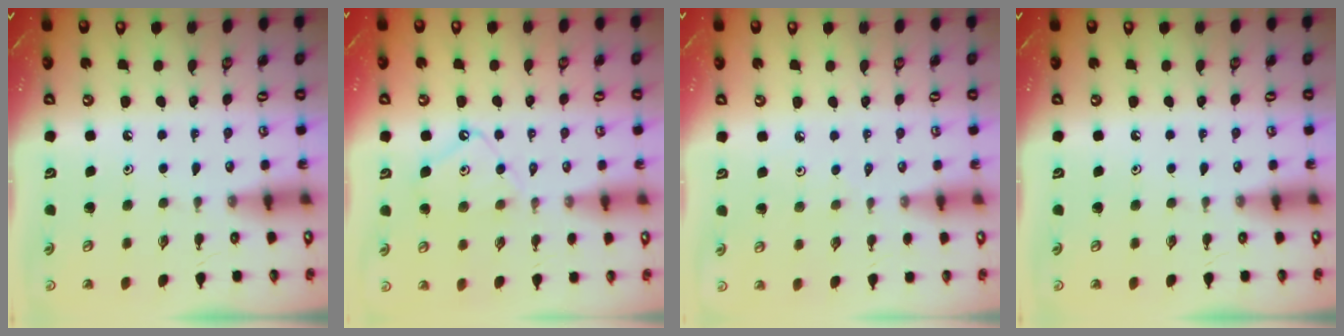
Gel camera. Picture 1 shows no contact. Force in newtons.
{"total": 9.3, "press": 9.2, "slide": 0.9}
{"total": 1.9, "press": 1.8, "slide": 0.5}
{"total": 0.0}